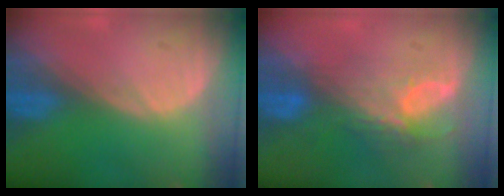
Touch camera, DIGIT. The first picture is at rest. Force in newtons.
{"total": 7.9, "press": 6.8, "slide": 3.9}